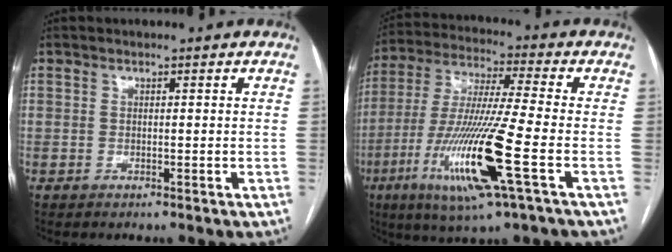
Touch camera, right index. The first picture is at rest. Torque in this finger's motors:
{"motor_torque": [2.11, -0.03, 1.05, 0.21]}